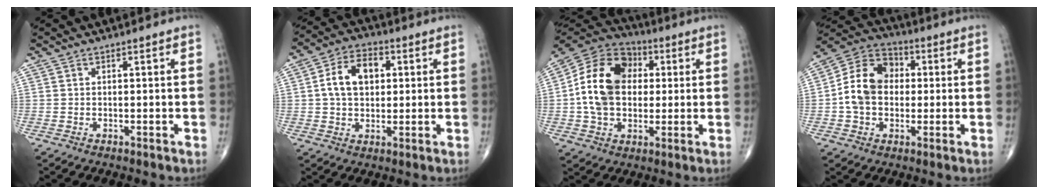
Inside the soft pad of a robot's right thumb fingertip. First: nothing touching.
{"total": 10.2, "force": [1.7, 6.8, 7.4], "torque": [-0.115, 0.014, 0.025]}
{"total": 17.2, "force": [1.4, 12.5, 11.7], "torque": [-0.190, 0.024, 0.017]}
{"total": 12.6, "force": [0.2, 9.6, 8.1], "torque": [-0.131, 0.033, -0.007]}